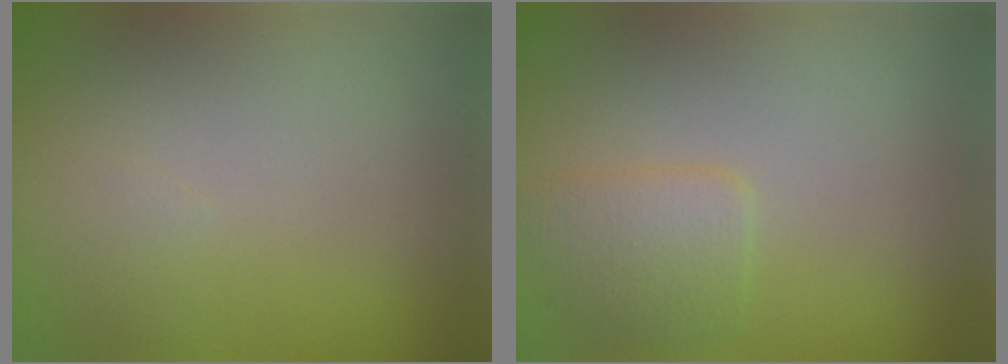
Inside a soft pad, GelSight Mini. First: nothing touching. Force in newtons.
{"total": 2.0, "press": 2.0, "slide": 0.1}